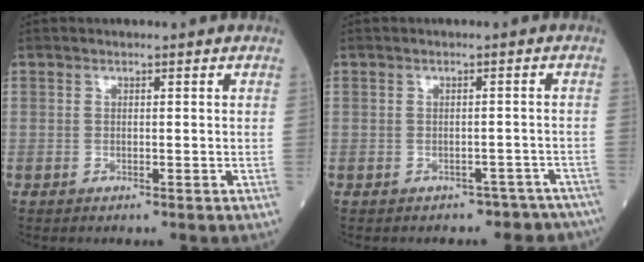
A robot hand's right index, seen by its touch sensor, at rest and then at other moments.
{"total": 7.6, "force": [-6.3, 4.1, 1.2], "torque": [-0.004, 0.011, -0.058]}